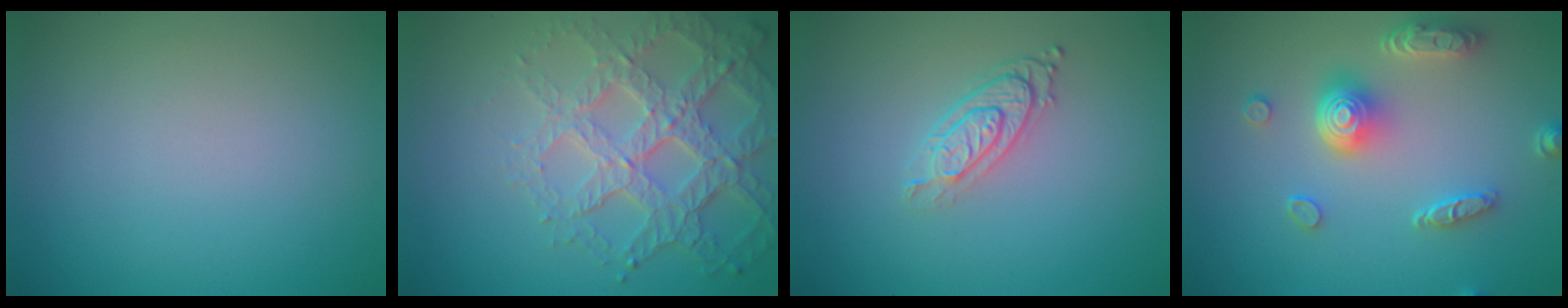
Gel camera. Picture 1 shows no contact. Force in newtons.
{"total": 6.5, "press": 4.9, "slide": 4.3}
{"total": 3.2, "press": 2.3, "slide": 2.2}
{"total": 5.0, "press": 4.0, "slide": 3.1}